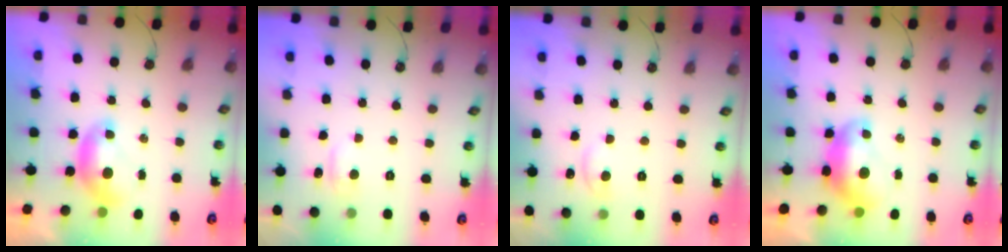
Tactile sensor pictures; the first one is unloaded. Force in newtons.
{"total": 2.1, "press": 2.0, "slide": 0.6}
{"total": 0.8, "press": 0.3, "slide": 0.7}
{"total": 1.9, "press": 1.8, "slide": 0.6}